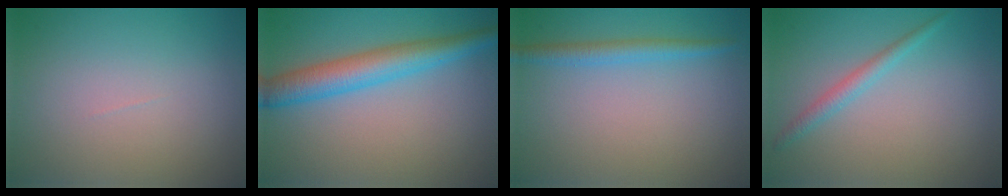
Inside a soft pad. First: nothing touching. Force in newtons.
{"total": 5.0, "press": 5.0, "slide": 0.1}
{"total": 2.0, "press": 2.0, "slide": 0.2}
{"total": 1.6, "press": 1.6, "slide": 0.1}